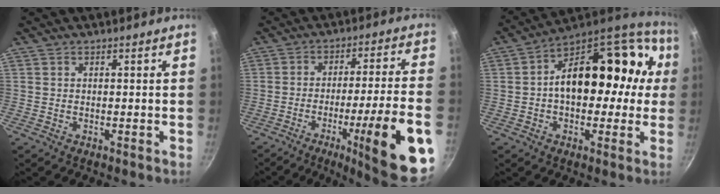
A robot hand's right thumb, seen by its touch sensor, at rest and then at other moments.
{"total": 20.9, "force": [-8.6, 2.8, 18.9], "torque": [-0.245, 0.029, -0.120]}
{"total": 23.8, "force": [2.5, 16.1, 17.3], "torque": [-0.218, 0.058, 0.034]}